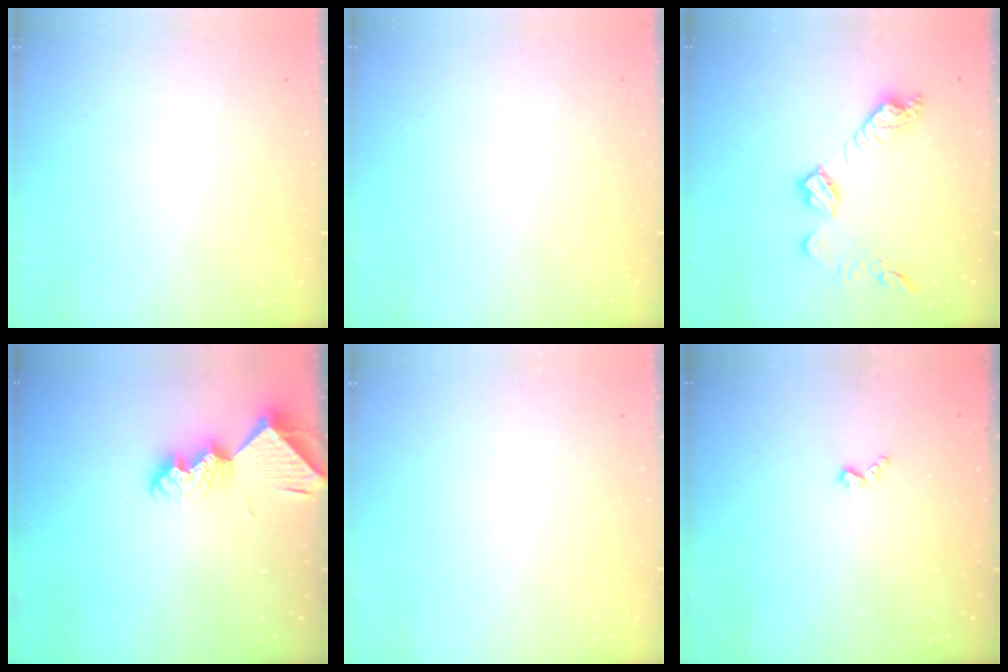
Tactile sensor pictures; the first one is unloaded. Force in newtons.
{"total": 0.0}
{"total": 11.7, "press": 11.7, "slide": 0.4}
{"total": 9.6, "press": 9.6, "slide": 0.2}
{"total": 0.0}
{"total": 4.0, "press": 3.9, "slide": 0.5}